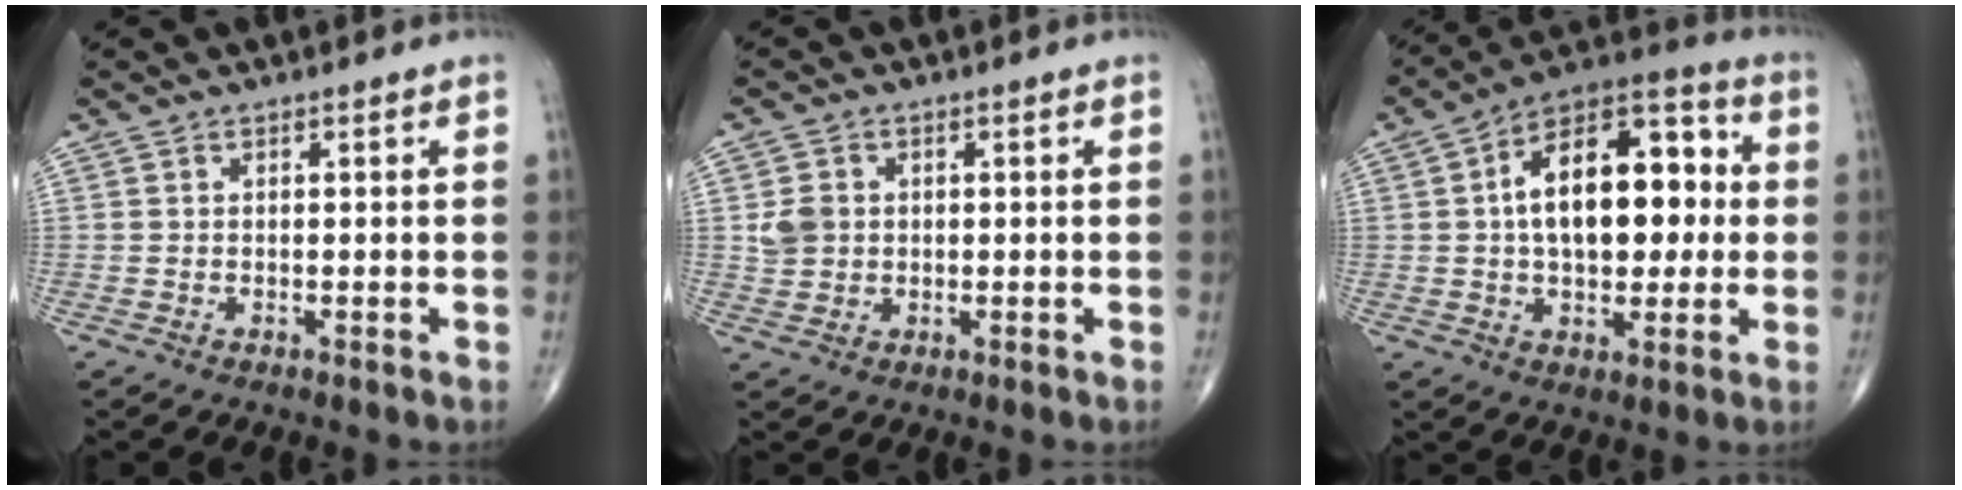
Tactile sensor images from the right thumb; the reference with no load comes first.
{"total": 3.9, "force": [0.5, 3.4, 1.9], "torque": [-0.025, 0.005, 0.013]}
{"total": 19.4, "force": [1.8, 10.8, 16.1], "torque": [-0.220, 0.030, 0.023]}